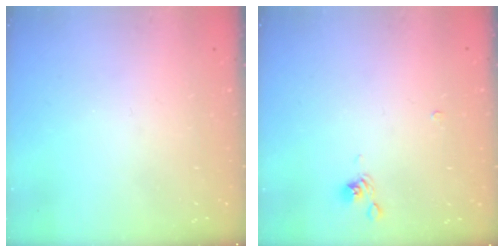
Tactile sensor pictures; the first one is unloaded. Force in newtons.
{"total": 2.9, "press": 2.8, "slide": 0.5}